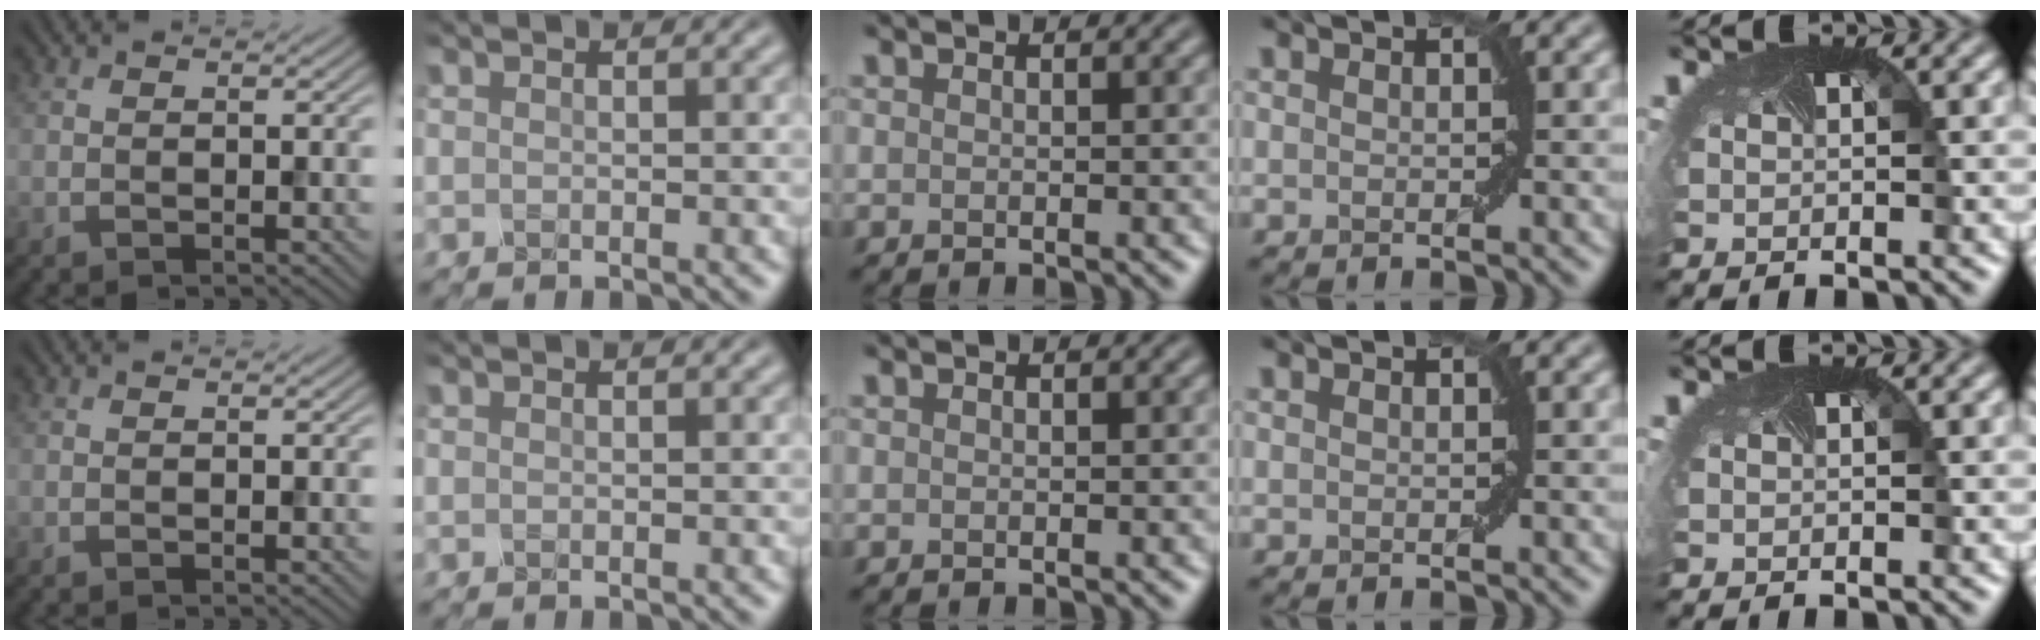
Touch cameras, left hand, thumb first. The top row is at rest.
{}